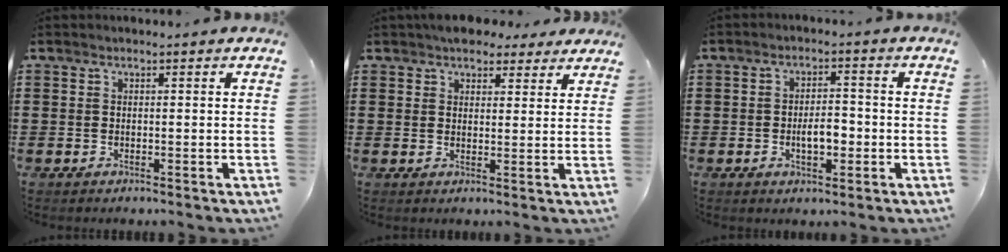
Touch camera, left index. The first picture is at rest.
{"total": 4.3, "force": [3.7, 2.0, 1.1], "torque": [-0.024, 0.000, 0.069]}
{"total": 4.5, "force": [-0.9, 2.1, 3.9], "torque": [-0.063, 0.002, -0.020]}